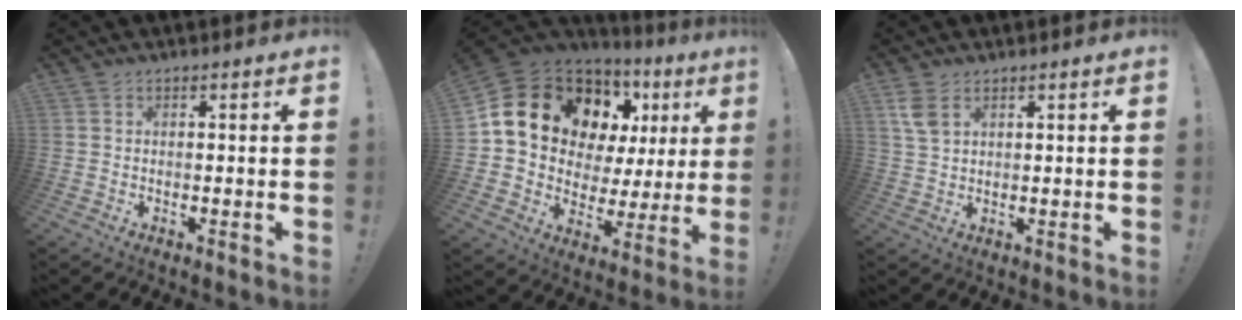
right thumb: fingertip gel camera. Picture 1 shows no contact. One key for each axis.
{"total": 17.7, "fx": 9.6, "fy": 11.3, "fz": 9.7, "tx": -0.160, "ty": -0.056, "tz": 0.196}
{"total": 5.2, "fx": 2.8, "fy": 2.9, "fz": 3.3, "tx": -0.060, "ty": -0.009, "tz": 0.054}